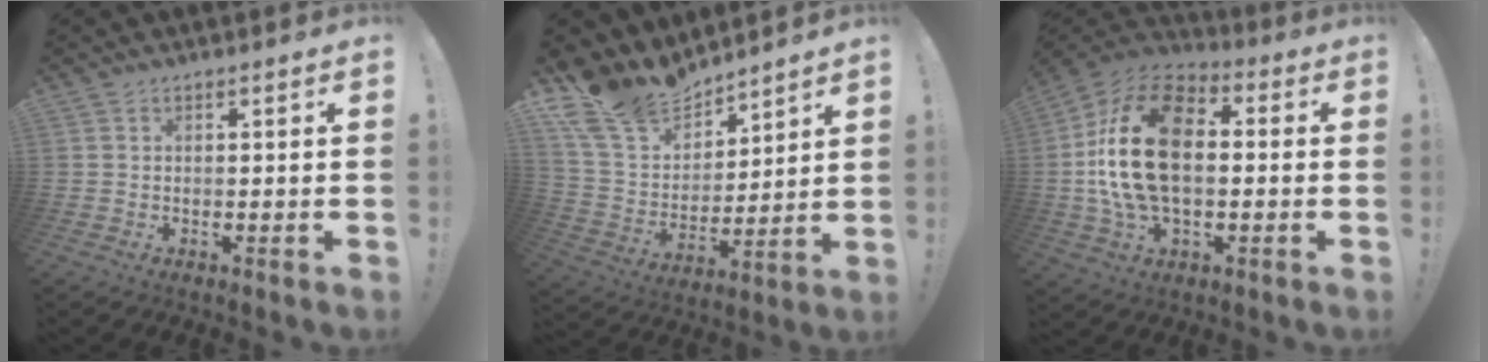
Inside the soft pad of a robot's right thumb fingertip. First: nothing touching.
{"total": 14.9, "force": [12.7, 7.0, 3.1], "torque": [-0.081, -0.100, 0.243]}
{"total": 23.5, "force": [0.6, 14.4, 18.6], "torque": [-0.350, 0.021, 0.012]}